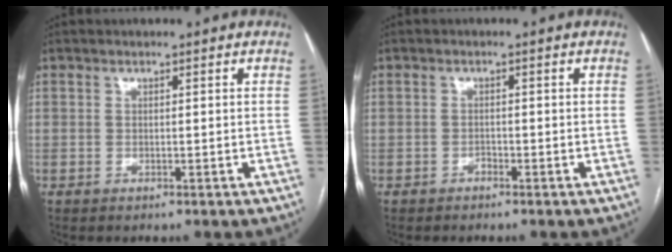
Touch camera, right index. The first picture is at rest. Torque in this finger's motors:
{"motor_torque": [0.01, 0.02, -0.04, 0.00]}